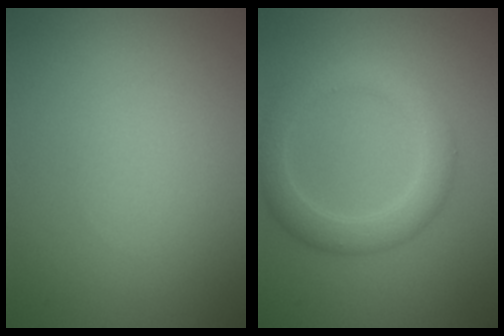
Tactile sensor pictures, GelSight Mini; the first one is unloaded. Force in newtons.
{"total": 3.7, "press": 3.7, "slide": 0.0}